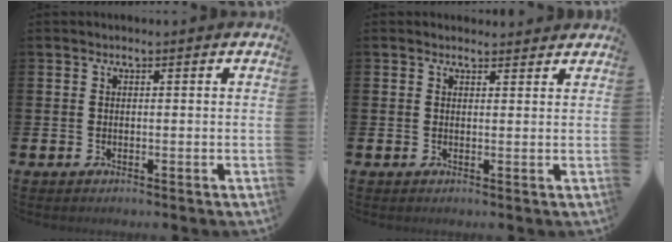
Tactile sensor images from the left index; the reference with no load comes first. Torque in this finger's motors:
{"motor_torque": [1.02, -1.12, 0.23, 0.01]}